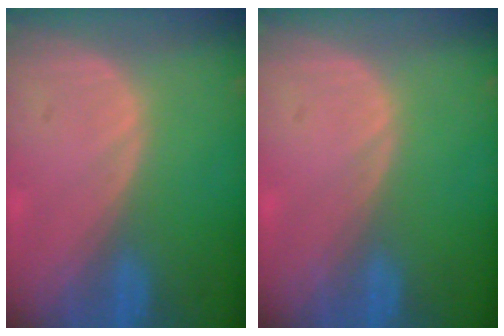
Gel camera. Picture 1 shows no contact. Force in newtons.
{"total": 0.0}